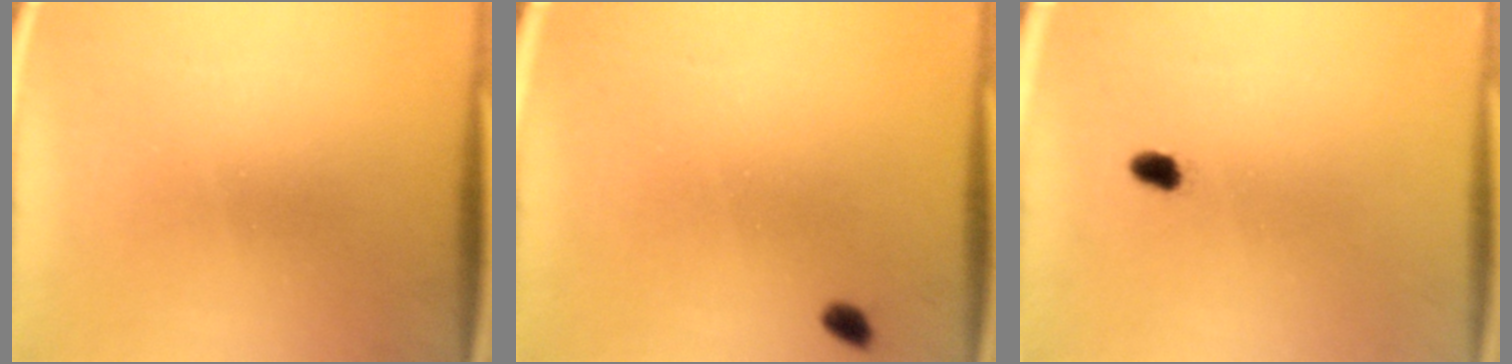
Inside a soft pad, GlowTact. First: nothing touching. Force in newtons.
{"total": 1.3}
{"total": 1.8}